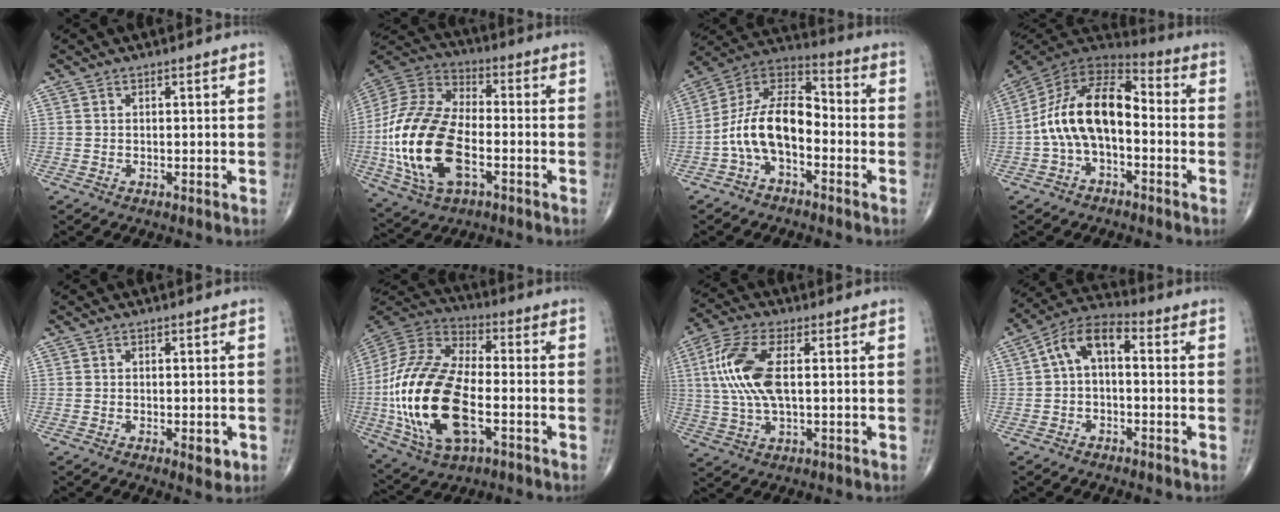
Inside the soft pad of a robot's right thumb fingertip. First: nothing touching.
{"total": 22.4, "force": [-5.0, 12.1, 18.2], "torque": [-0.382, 0.014, -0.090]}
{"total": 13.3, "force": [-3.6, 7.2, 10.6], "torque": [-0.189, 0.062, -0.078]}
{"total": 15.6, "force": [-2.0, 8.7, 12.8], "torque": [-0.222, 0.053, -0.047]}
{"total": 3.0, "force": [-1.0, 1.3, 2.5], "torque": [-0.025, -0.002, -0.011]}
{"total": 25.4, "force": [-5.1, 12.8, 21.4], "torque": [-0.454, 0.007, -0.089]}
{"total": 12.1, "force": [1.7, 5.0, 10.9], "torque": [-0.254, 0.009, 0.033]}
{"total": 8.4, "force": [0.5, 4.4, 7.1], "torque": [-0.120, 0.035, -0.005]}